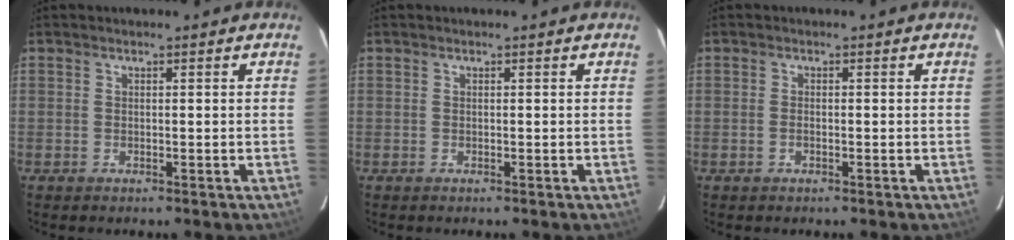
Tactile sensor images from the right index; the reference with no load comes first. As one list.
[{"total": 0.0}, {"total": 1.0, "force": [-0.5, 0.5, 0.8], "torque": [-0.017, 0.001, -0.009]}]